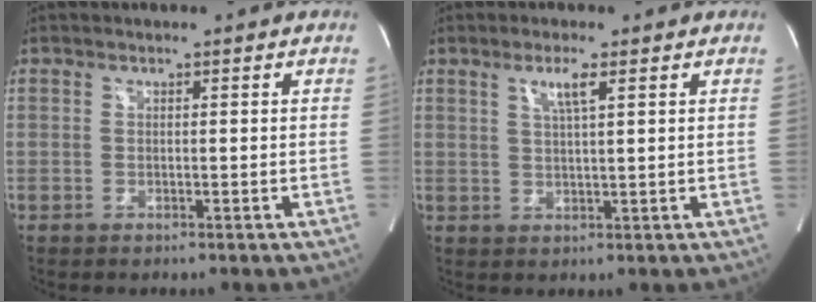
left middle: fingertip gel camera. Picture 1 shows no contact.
{"total": 3.2, "force": [1.6, 0.0, 2.8], "torque": [-0.054, -0.002, 0.029]}